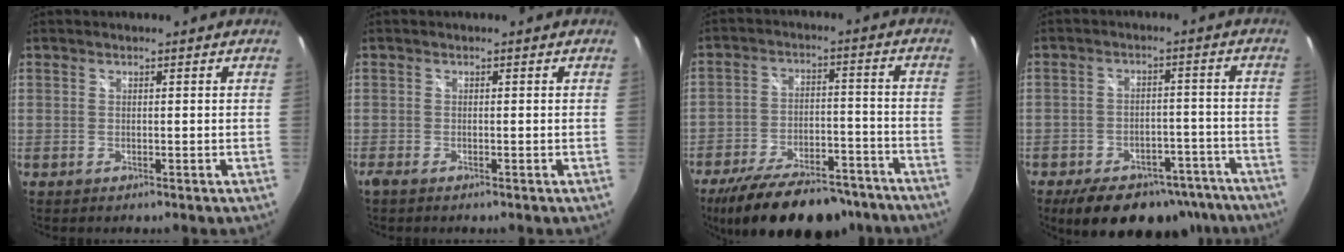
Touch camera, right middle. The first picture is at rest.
{"total": 1.0, "force": [-0.8, 0.1, 0.6], "torque": [-0.013, -0.004, -0.017]}
{"total": 21.7, "force": [-17.4, 8.2, 9.9], "torque": [-0.189, -0.001, -0.244]}
{"total": 16.4, "force": [-12.6, 8.1, 6.7], "torque": [-0.125, 0.018, -0.151]}